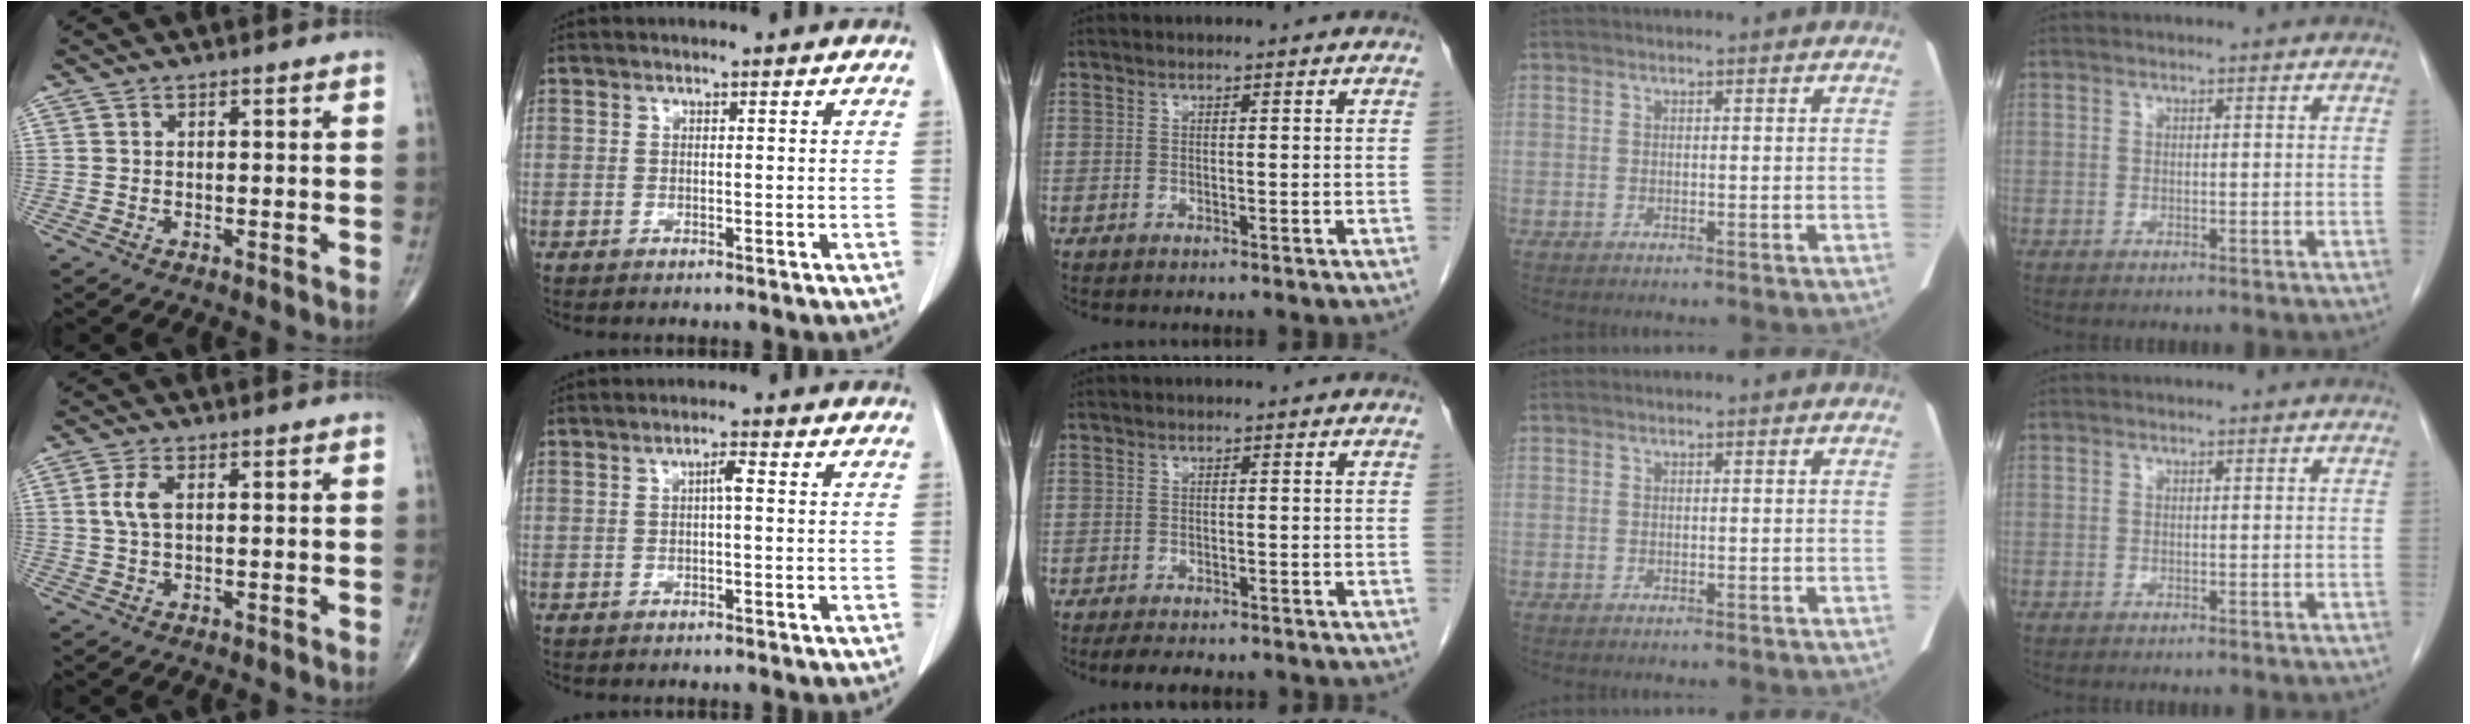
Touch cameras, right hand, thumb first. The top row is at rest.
{"thumb": {"total": 3.6, "force": [0.7, 1.6, 3.2], "torque": [-0.080, 0.005, 0.013]}, "index": {"total": 1.7, "force": [0.1, 0.2, 1.7], "torque": [-0.030, 0.005, 0.002]}, "middle": {"total": 4.5, "force": [-3.7, 1.4, 2.1], "torque": [-0.035, -0.011, -0.047]}}